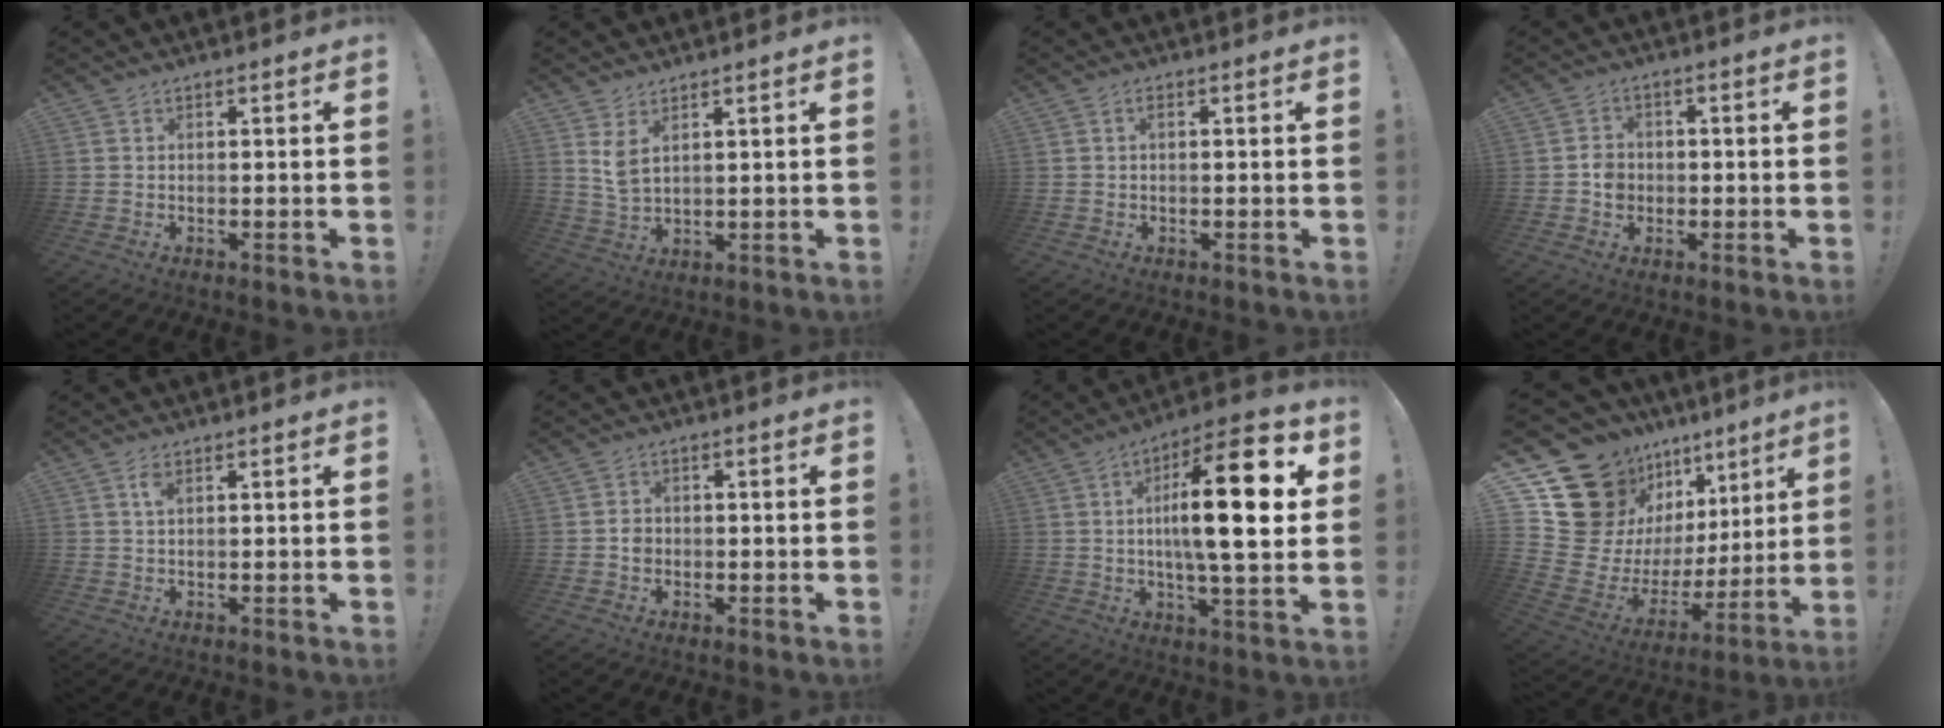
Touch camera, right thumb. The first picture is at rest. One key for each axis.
{"total": 4.9, "fx": 2.8, "fy": 2.0, "fz": 3.4, "tx": -0.061, "ty": -0.014, "tz": 0.052}
{"total": 1.3, "fx": 0.1, "fy": 0.7, "fz": 1.1, "tx": -0.027, "ty": 0.007, "tz": 0.002}
{"total": 4.9, "fx": -1.1, "fy": 4.3, "fz": 2.1, "tx": -0.027, "ty": 0.014, "tz": -0.017}
{"total": 2.5, "fx": 0.9, "fy": 1.2, "fz": 2.1, "tx": -0.037, "ty": 0.000, "tz": 0.013}
{"total": 2.8, "fx": -0.9, "fy": 2.3, "fz": 1.3, "tx": -0.020, "ty": 0.007, "tz": -0.015}
{"total": 20.6, "fx": 3.5, "fy": 5.1, "fz": 19.7, "tx": -0.327, "ty": -0.006, "tz": 0.040}
{"total": 20.2, "fx": 11.9, "fy": 13.1, "fz": 9.8, "tx": -0.139, "ty": -0.105, "tz": 0.264}